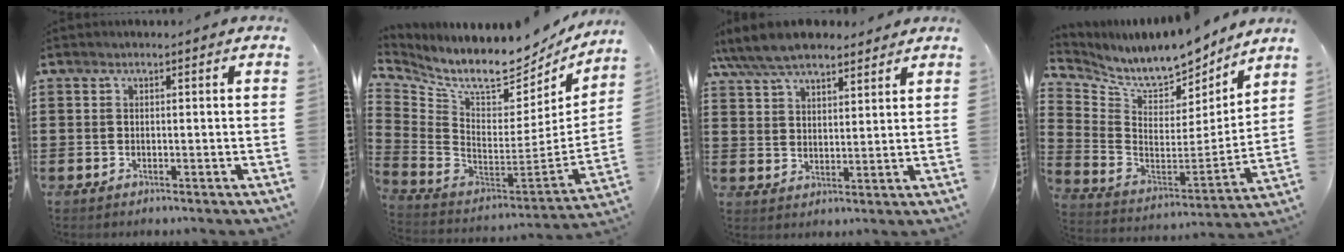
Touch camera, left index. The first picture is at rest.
{"total": 9.0, "force": [8.0, 1.5, 3.8], "torque": [-0.100, -0.081, 0.132]}
{"total": 8.0, "force": [6.9, 2.5, 3.0], "torque": [-0.083, -0.010, 0.130]}
{"total": 8.4, "force": [7.9, 1.6, 2.3], "torque": [-0.080, -0.070, 0.133]}